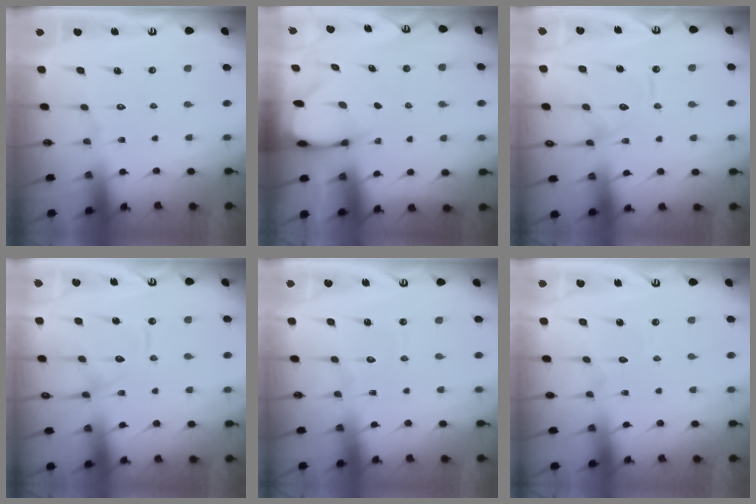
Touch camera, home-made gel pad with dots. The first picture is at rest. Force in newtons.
{"total": 2.7, "press": 2.7, "slide": 0.3}
{"total": 12.7, "press": 12.7, "slide": 1.1}
{"total": 12.7, "press": 12.7, "slide": 1.1}
{"total": 3.7, "press": 3.7, "slide": 0.4}
{"total": 4.2, "press": 4.2, "slide": 0.4}